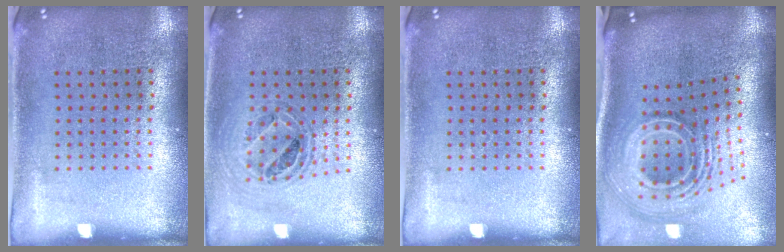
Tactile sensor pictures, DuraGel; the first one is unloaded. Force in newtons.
{"total": 0.7, "press": 0.7, "slide": 0.2}
{"total": 0.0}
{"total": 3.3, "press": 2.0, "slide": 2.5}